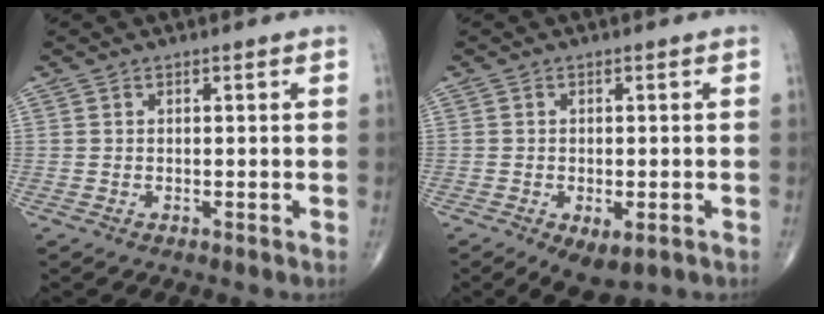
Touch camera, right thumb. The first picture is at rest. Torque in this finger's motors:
{"motor_torque": [1.41, 1.26, 0.04, -0.33, 0.02]}